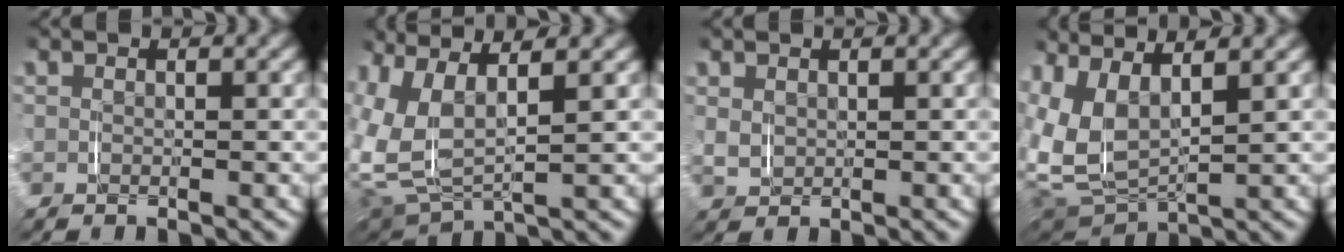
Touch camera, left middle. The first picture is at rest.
{"total": 10.8, "force": [1.5, 8.4, 6.6], "torque": [-0.193, -0.024, 0.023]}
{"total": 1.4, "force": [0.5, 1.1, 0.7], "torque": [-0.025, -0.003, 0.013]}
{"total": 10.3, "force": [1.1, 8.1, 6.3], "torque": [-0.190, -0.022, 0.012]}